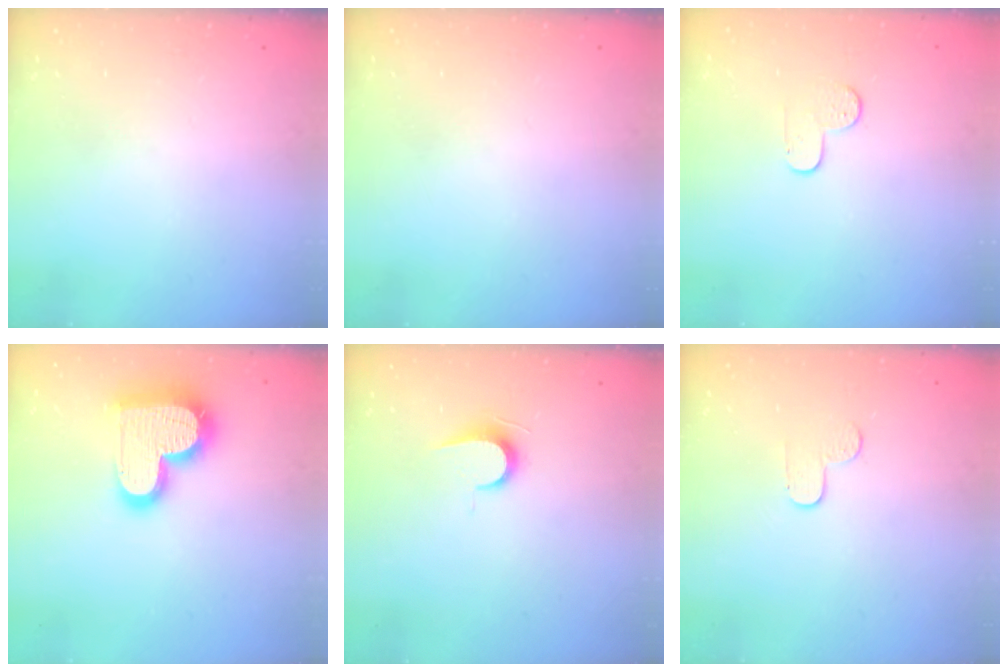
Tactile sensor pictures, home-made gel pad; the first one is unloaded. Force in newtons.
{"total": 0.0}
{"total": 5.8, "press": 5.7, "slide": 0.6}
{"total": 19.8, "press": 19.7, "slide": 1.3}
{"total": 6.1, "press": 6.0, "slide": 0.6}
{"total": 4.6, "press": 4.6, "slide": 0.5}